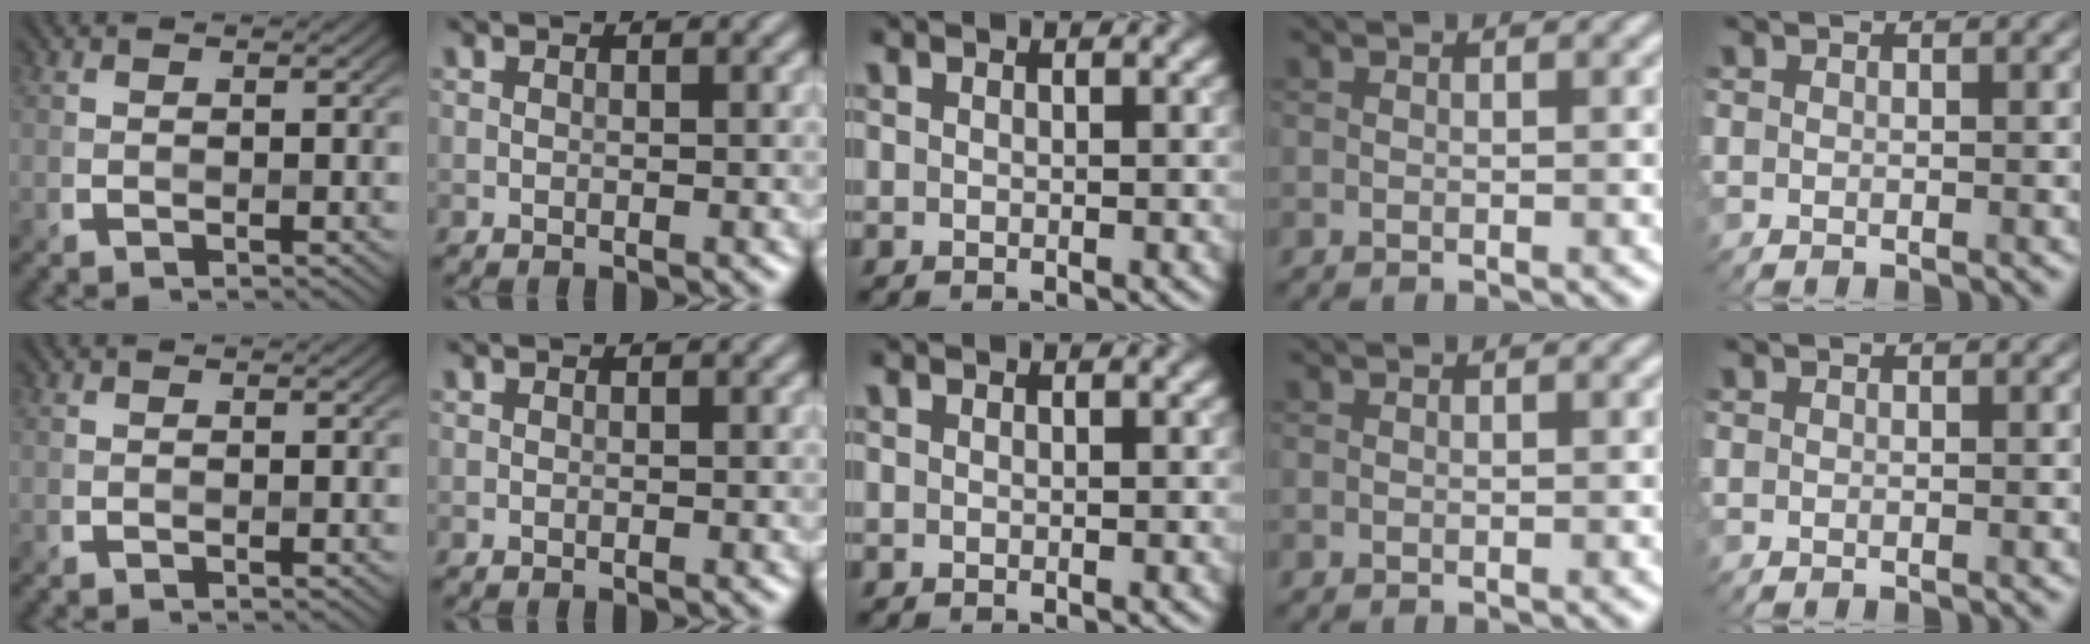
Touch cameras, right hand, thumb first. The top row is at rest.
{}